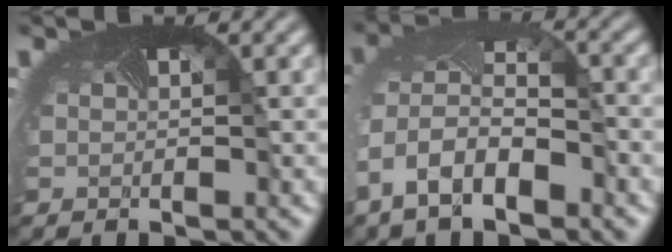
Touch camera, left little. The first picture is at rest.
{"total": 8.4, "force": [-3.9, 5.0, 5.5], "torque": [-0.125, -0.029, -0.053]}